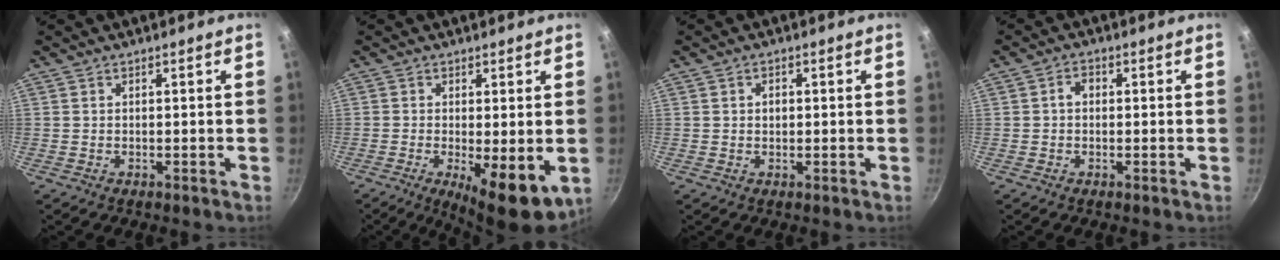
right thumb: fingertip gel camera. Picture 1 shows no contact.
{"total": 9.3, "force": [-1.9, 2.9, 8.7], "torque": [-0.116, -0.011, -0.017]}
{"total": 1.6, "force": [0.2, 1.3, 1.0], "torque": [-0.013, 0.001, 0.003]}
{"total": 2.2, "force": [0.1, 1.7, 1.4], "torque": [-0.017, 0.008, -0.002]}